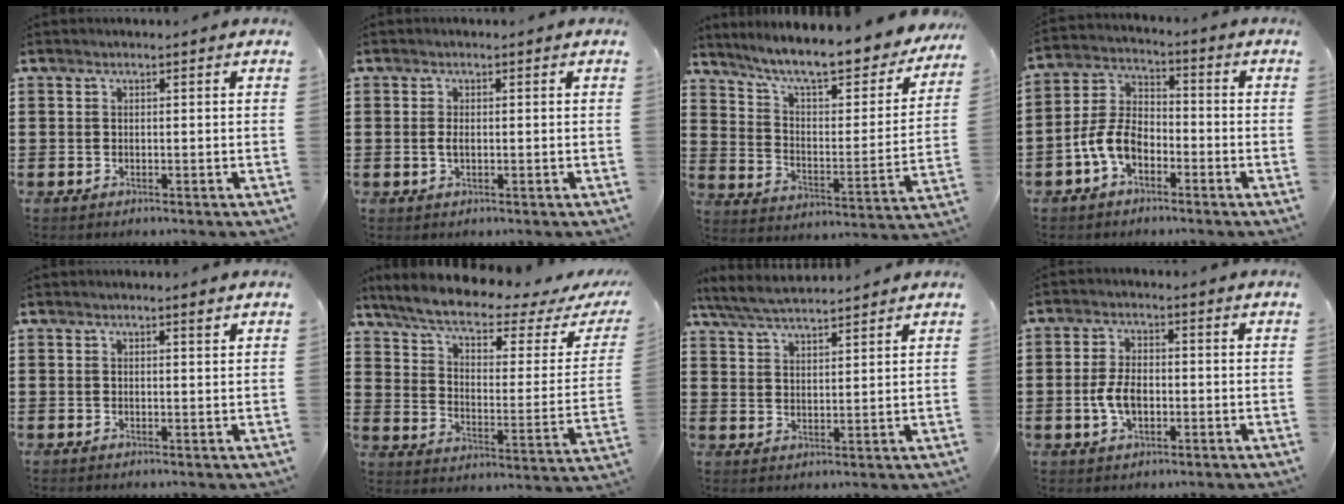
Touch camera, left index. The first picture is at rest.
{"total": 1.4, "force": [-0.1, 0.6, 1.3], "torque": [-0.034, -0.002, -0.004]}
{"total": 9.7, "force": [8.0, 0.8, 5.3], "torque": [-0.125, -0.055, 0.133]}
{"total": 6.6, "force": [-3.5, 3.8, 4.1], "torque": [-0.108, 0.007, -0.075]}
{"total": 1.3, "force": [0.8, 0.0, 1.0], "torque": [-0.012, -0.003, 0.012]}
{"total": 7.5, "force": [5.7, 1.2, 4.8], "torque": [-0.110, -0.036, 0.094]}
{"total": 4.9, "force": [4.6, 0.6, 1.7], "torque": [-0.048, -0.013, 0.083]}
{"total": 5.1, "force": [-0.9, 2.8, 4.2], "torque": [-0.095, -0.001, -0.020]}